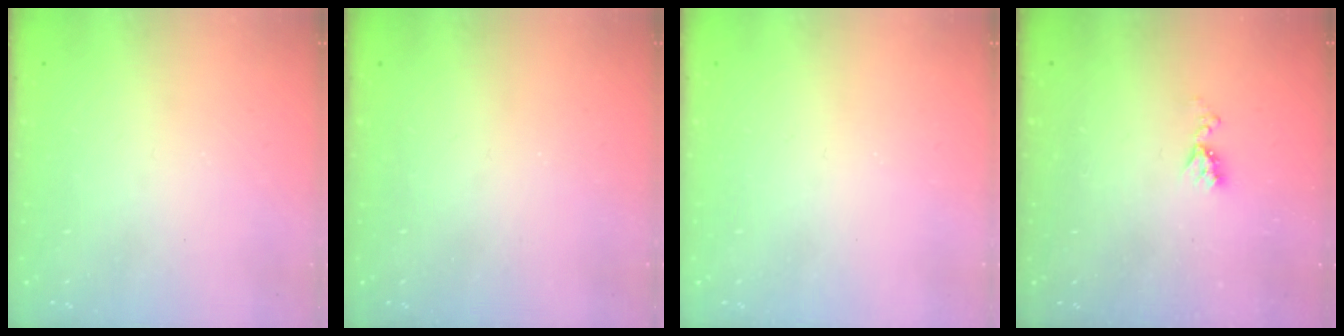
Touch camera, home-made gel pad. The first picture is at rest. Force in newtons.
{"total": 0.0}
{"total": 0.0}
{"total": 5.9, "press": 5.9, "slide": 0.8}